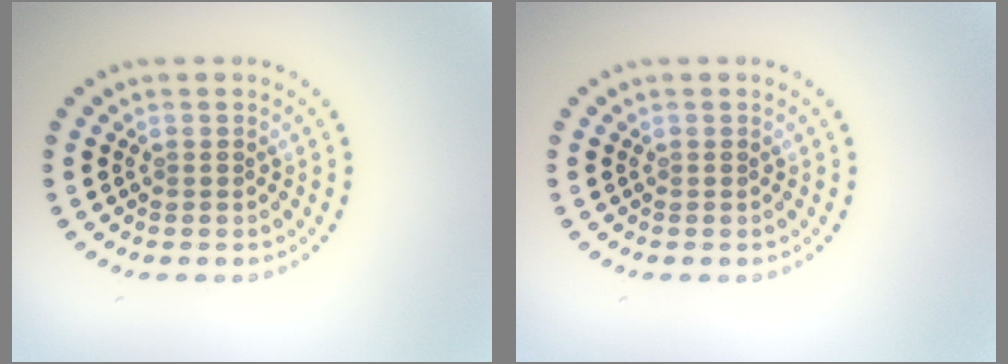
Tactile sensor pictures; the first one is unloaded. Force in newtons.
{"total": 0.0}